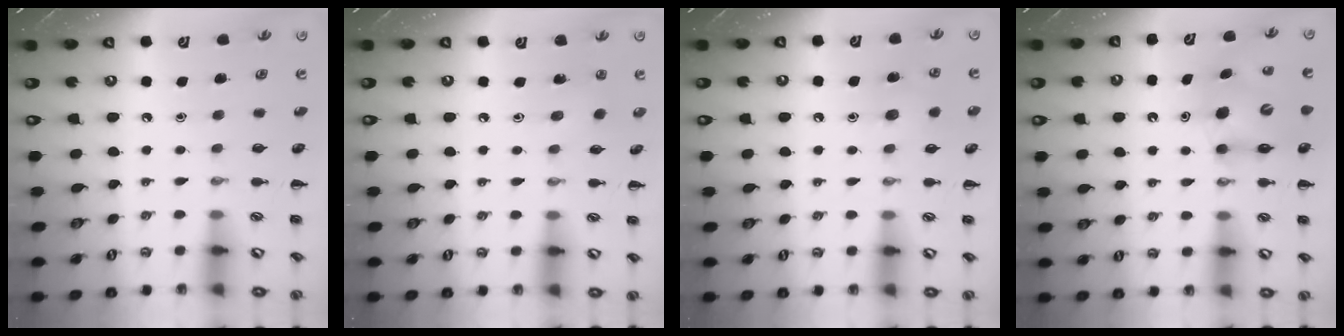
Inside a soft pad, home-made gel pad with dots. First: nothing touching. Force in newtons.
{"total": 2.6, "press": 2.5, "slide": 0.9}
{"total": 7.4, "press": 7.2, "slide": 1.9}
{"total": 6.5, "press": 6.5, "slide": 0.8}